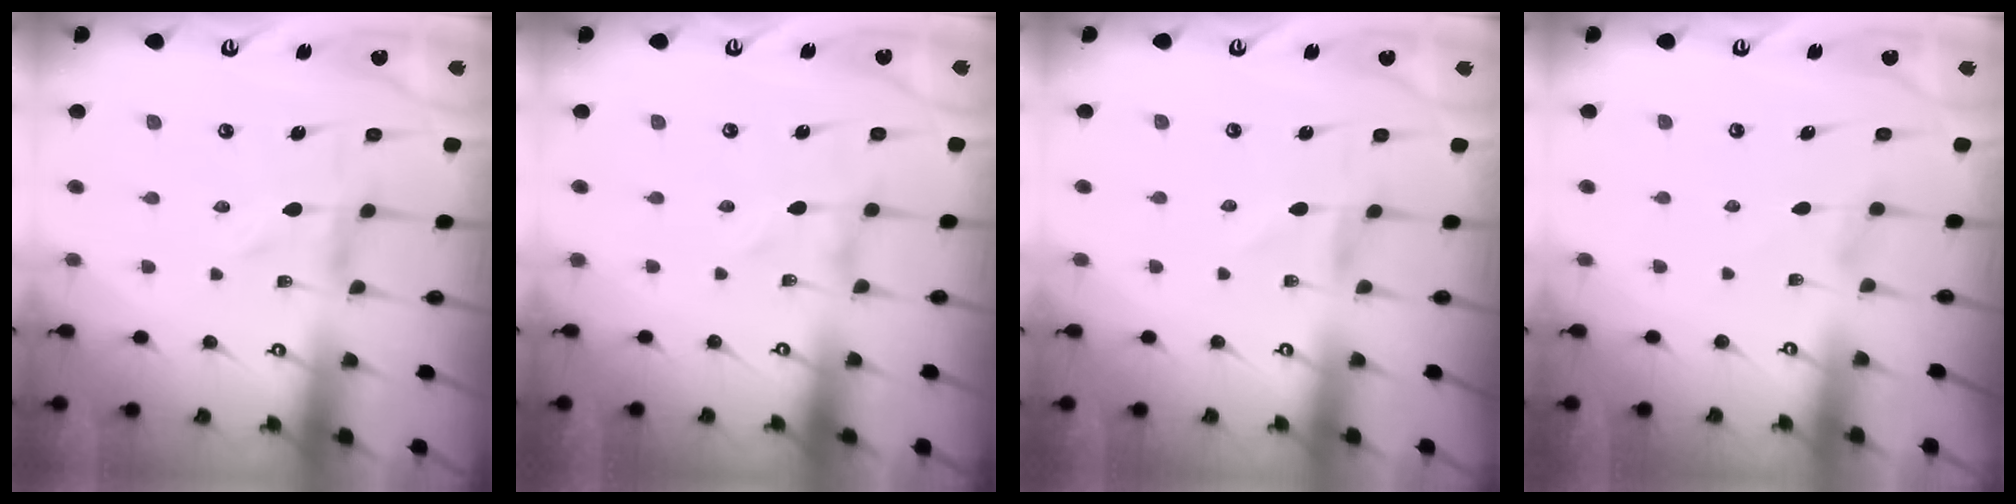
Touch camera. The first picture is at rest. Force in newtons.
{"total": 0.0}
{"total": 0.0}
{"total": 1.4, "press": 1.3, "slide": 0.3}